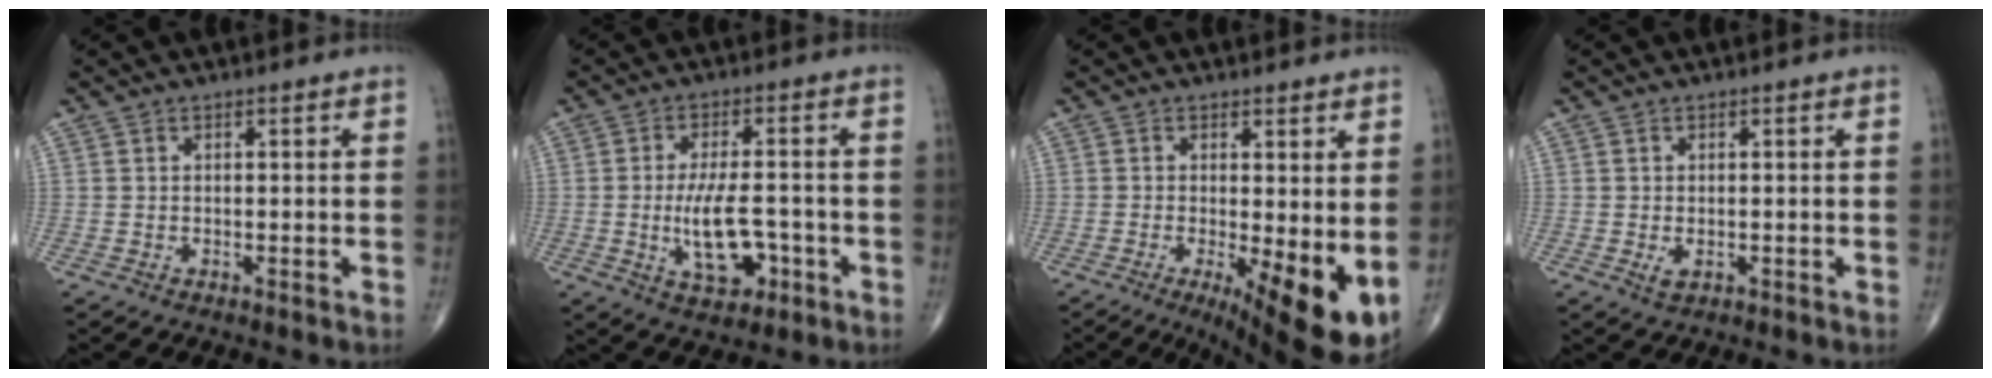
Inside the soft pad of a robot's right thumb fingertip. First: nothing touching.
{"total": 9.7, "force": [-2.4, 4.6, 8.2], "torque": [-0.132, 0.007, -0.033]}
{"total": 12.1, "force": [-2.0, 4.0, 11.3], "torque": [-0.161, -0.026, -0.018]}
{"total": 1.8, "force": [-0.4, 1.0, 1.4], "torque": [-0.025, -0.004, -0.005]}